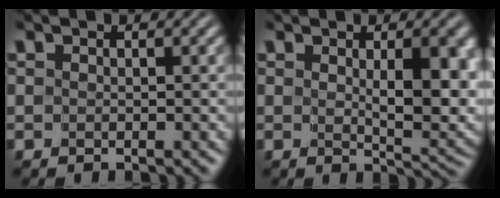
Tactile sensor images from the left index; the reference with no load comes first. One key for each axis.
{"total": 7.3, "fx": 1.2, "fy": 2.8, "fz": 6.7, "tx": -0.101, "ty": -0.011, "tz": 0.028}